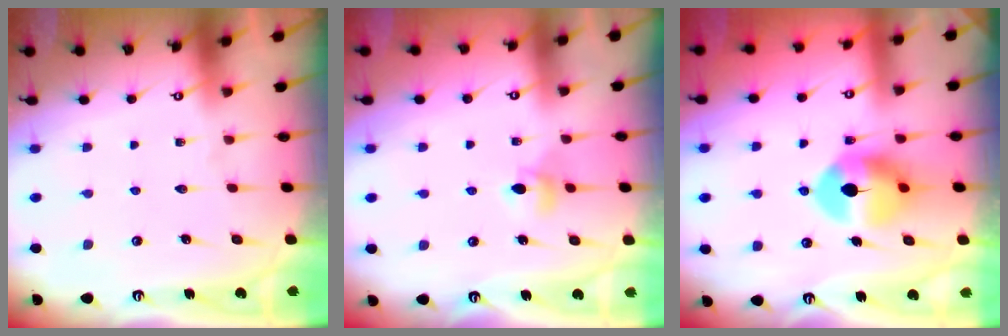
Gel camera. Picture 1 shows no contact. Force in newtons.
{"total": 5.7, "press": 5.6, "slide": 0.8}
{"total": 9.4, "press": 9.4, "slide": 0.7}